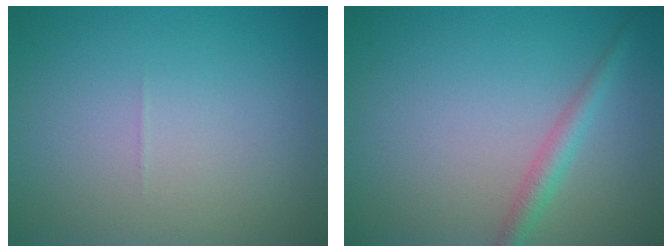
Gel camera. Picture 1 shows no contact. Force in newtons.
{"total": 1.9, "press": 1.9, "slide": 0.0}